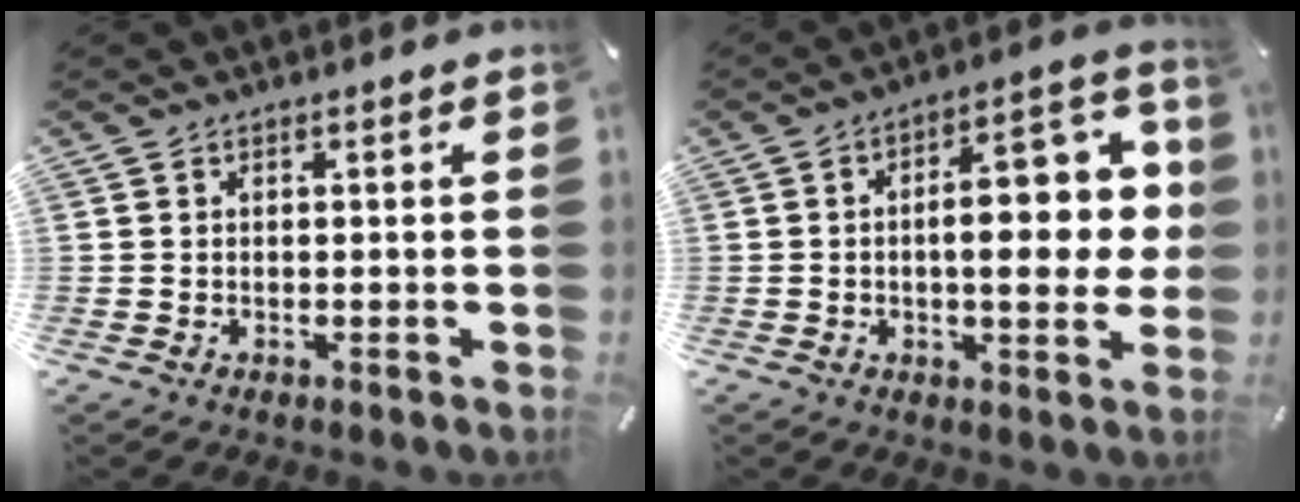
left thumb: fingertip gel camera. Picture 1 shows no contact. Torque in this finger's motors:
{"motor_torque": [2.29, 2.72, 0.78, -0.56, 0.39]}